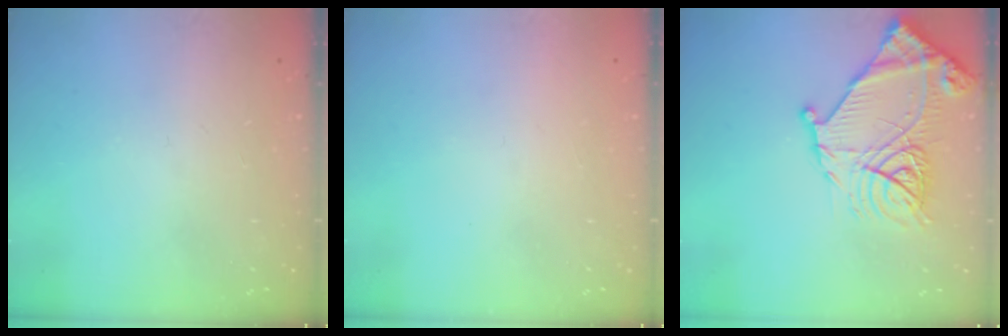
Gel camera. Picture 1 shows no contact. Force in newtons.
{"total": 1.5, "press": 1.5, "slide": 0.1}
{"total": 18.7, "press": 18.6, "slide": 1.8}